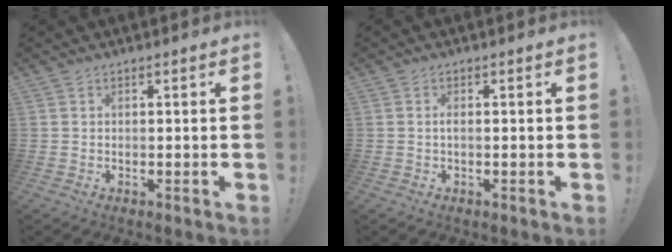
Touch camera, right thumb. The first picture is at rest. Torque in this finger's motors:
{"motor_torque": [0.03, -0.21, 0.38, -0.34, 0.10]}